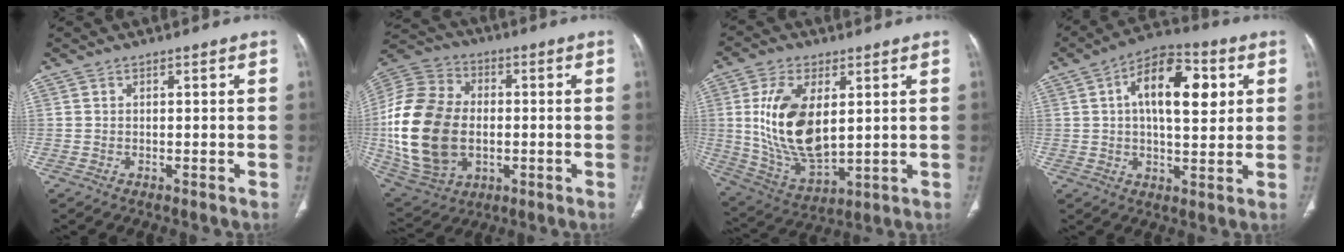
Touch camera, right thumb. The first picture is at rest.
{"total": 23.9, "force": [-1.7, 16.7, 17.0], "torque": [-0.341, 0.008, -0.016]}
{"total": 16.6, "force": [2.8, 8.8, 13.7], "torque": [-0.255, -0.021, 0.068]}
{"total": 15.2, "force": [4.0, 7.3, 12.7], "torque": [-0.176, 0.008, 0.056]}